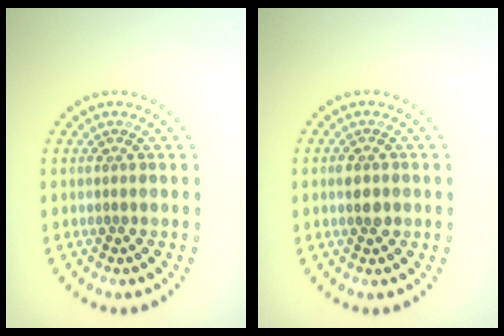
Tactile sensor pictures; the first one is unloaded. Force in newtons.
{"total": 1.6, "press": 1.6, "slide": 0.1}